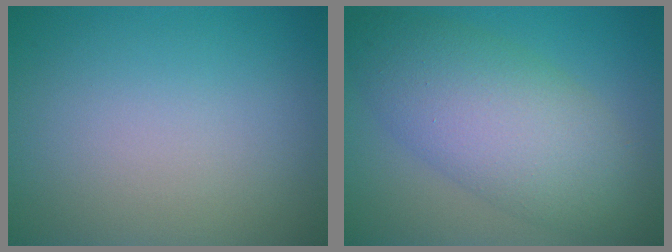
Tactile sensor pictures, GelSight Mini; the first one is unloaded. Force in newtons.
{"total": 8.1, "press": 8.1, "slide": 0.2}